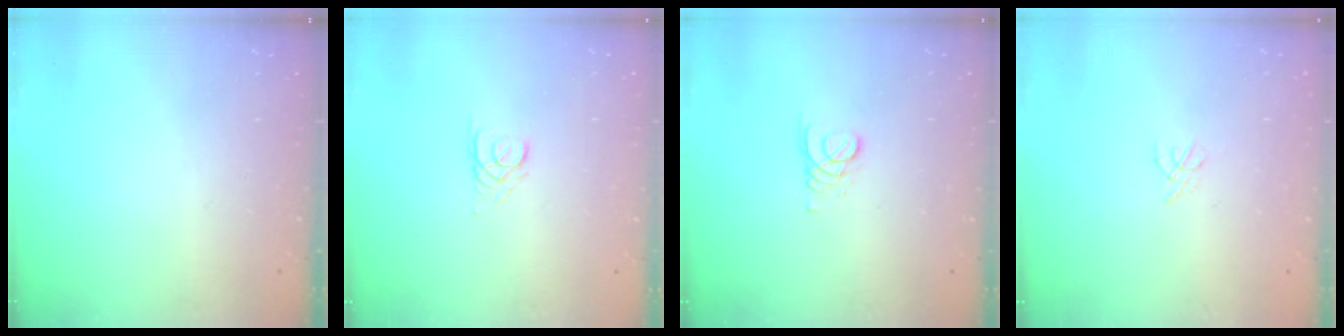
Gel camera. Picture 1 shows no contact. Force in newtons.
{"total": 2.6, "press": 2.6, "slide": 0.3}
{"total": 2.1, "press": 2.1, "slide": 0.1}
{"total": 0.8, "press": 0.7, "slide": 0.3}